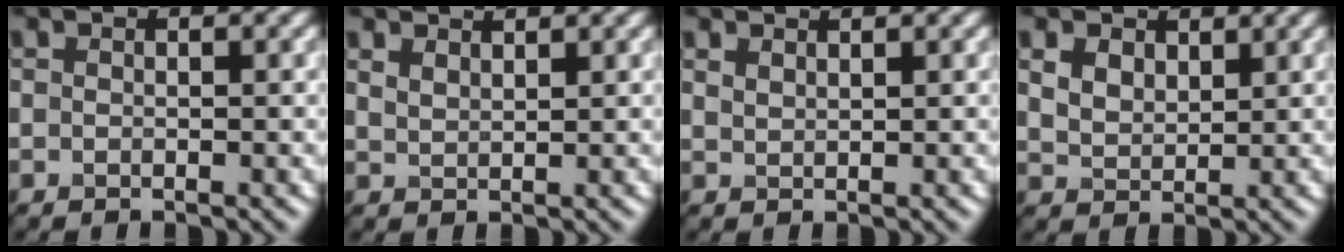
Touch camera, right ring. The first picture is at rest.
{"total": 2.2, "force": [1.9, 0.6, 0.7], "torque": [-0.012, 0.003, 0.031]}
{"total": 1.3, "force": [1.2, 0.3, 0.4], "torque": [-0.008, 0.000, 0.022]}
{"total": 3.4, "force": [2.0, 2.1, 1.7], "torque": [-0.044, -0.002, 0.036]}